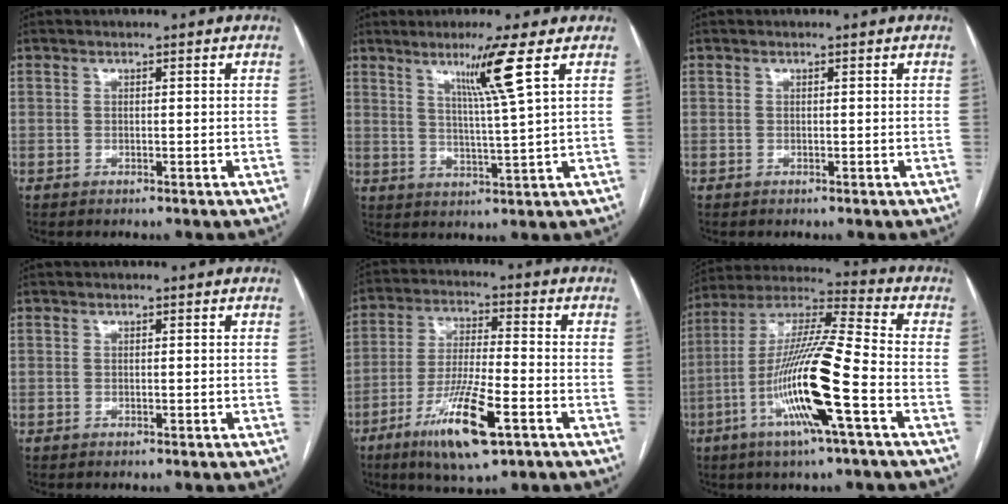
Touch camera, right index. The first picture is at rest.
{"total": 7.5, "force": [3.7, -2.1, 6.1], "torque": [-0.110, -0.015, 0.068]}
{"total": 0.0}
{"total": 0.0}
{"total": 13.1, "force": [-6.6, 1.9, 11.2], "torque": [-0.214, -0.022, -0.115]}
{"total": 17.3, "force": [-5.7, 0.1, 16.3], "torque": [-0.324, -0.008, -0.112]}